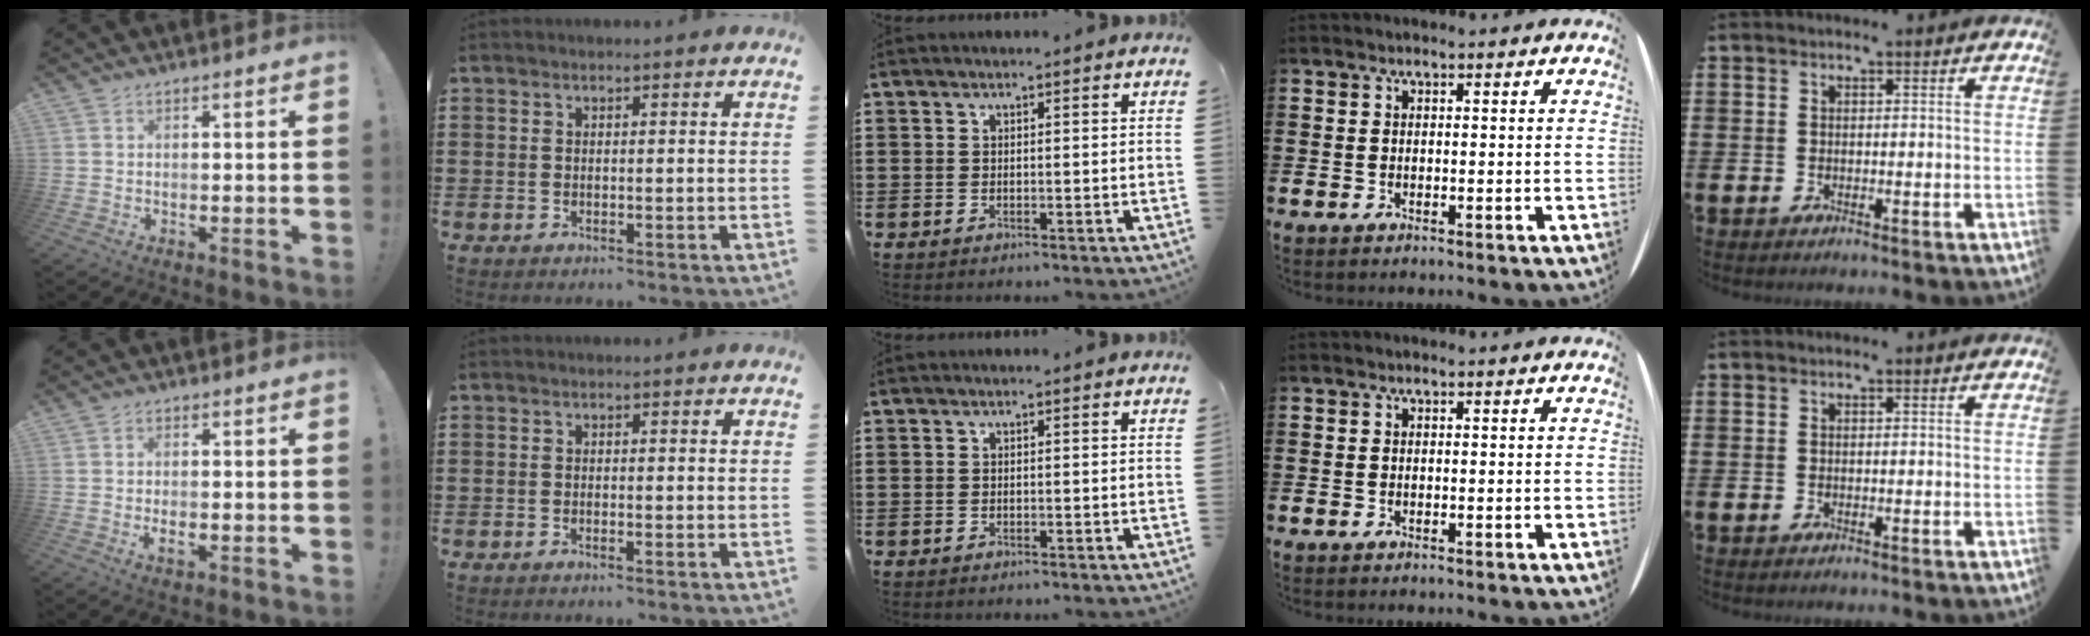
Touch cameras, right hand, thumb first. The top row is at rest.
{"thumb": {"total": 2.4, "force": [-0.6, 1.0, 2.1], "torque": [-0.033, 0.004, -0.011]}, "index": {"total": 0.5, "force": [-0.5, 0.0, 0.2], "torque": [-0.006, -0.002, -0.009]}}